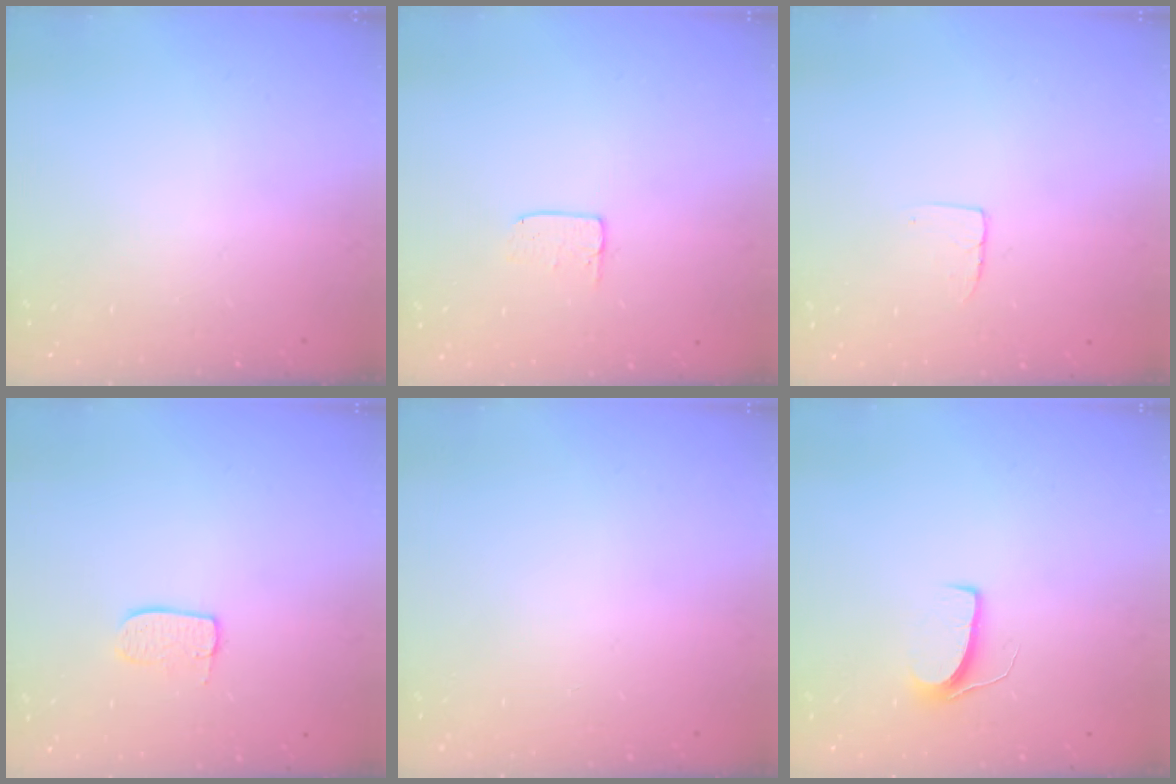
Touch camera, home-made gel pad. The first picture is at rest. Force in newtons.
{"total": 3.4, "press": 3.4, "slide": 0.3}
{"total": 3.8, "press": 3.8, "slide": 0.2}
{"total": 7.1, "press": 7.0, "slide": 0.4}
{"total": 0.0}
{"total": 6.8, "press": 6.7, "slide": 0.5}